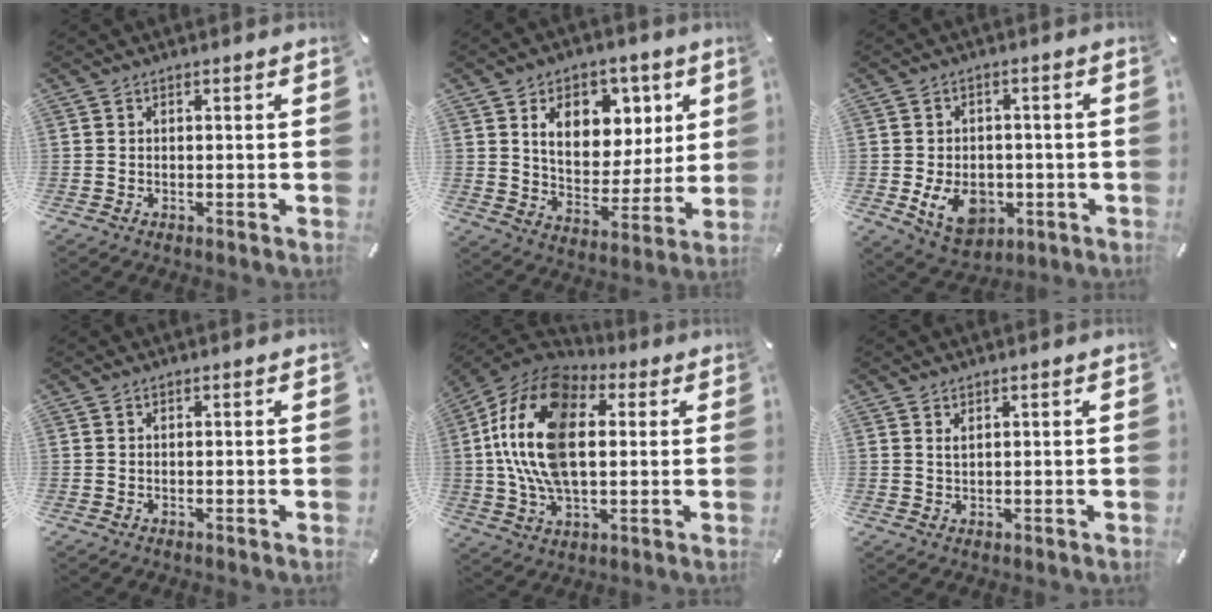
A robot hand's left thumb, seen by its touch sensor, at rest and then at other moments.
{"total": 13.8, "force": [6.1, 10.2, 6.9], "torque": [-0.096, -0.030, 0.110]}
{"total": 10.3, "force": [-2.7, 7.7, 6.2], "torque": [-0.108, 0.007, -0.044]}
{"total": 0.0}
{"total": 21.4, "force": [2.9, 13.0, 16.8], "torque": [-0.366, 0.007, 0.043]}
{"total": 1.2, "force": [0.7, 0.4, 0.9], "torque": [-0.018, -0.001, 0.013]}